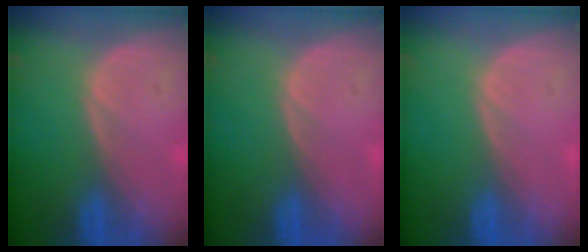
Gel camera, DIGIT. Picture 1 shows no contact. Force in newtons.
{"total": 0.0}
{"total": 0.0}